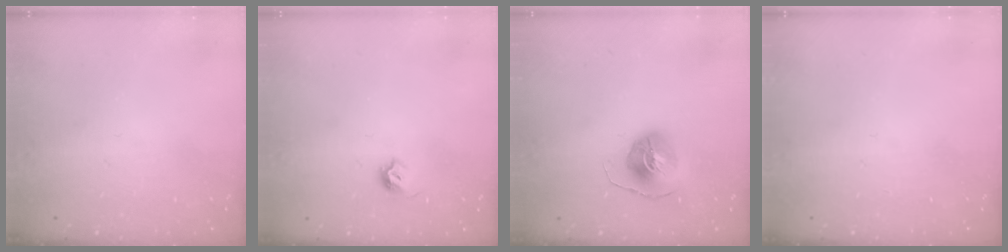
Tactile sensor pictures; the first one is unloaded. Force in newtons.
{"total": 5.0, "press": 4.9, "slide": 0.7}
{"total": 9.2, "press": 9.2, "slide": 0.4}
{"total": 0.0}